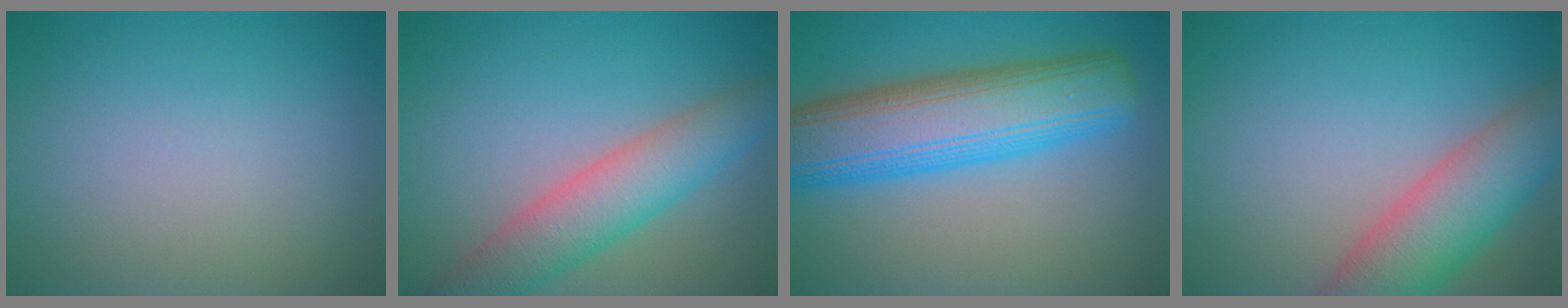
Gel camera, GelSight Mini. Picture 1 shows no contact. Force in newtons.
{"total": 5.8, "press": 5.8, "slide": 0.1}
{"total": 10.3, "press": 10.3, "slide": 0.5}
{"total": 7.5, "press": 7.5, "slide": 0.5}